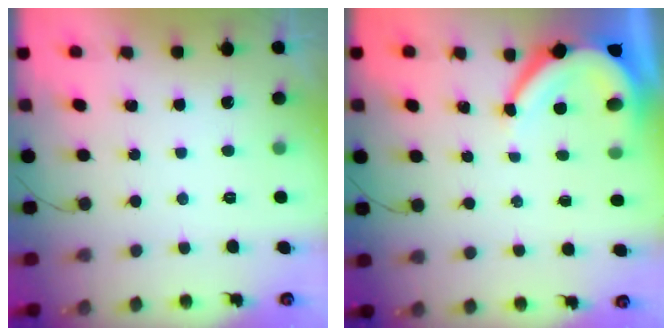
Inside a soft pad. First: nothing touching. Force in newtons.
{"total": 7.6, "press": 7.6, "slide": 0.7}